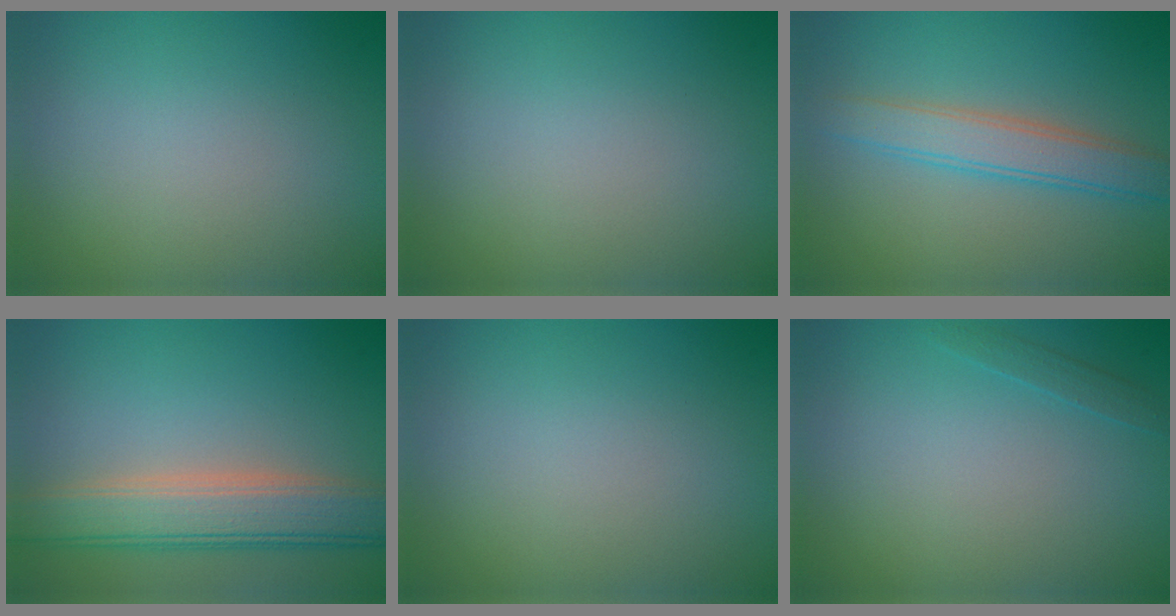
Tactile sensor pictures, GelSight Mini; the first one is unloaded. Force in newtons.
{"total": 0.0}
{"total": 3.6, "press": 3.6, "slide": 0.1}
{"total": 6.0, "press": 5.9, "slide": 0.5}
{"total": 0.0}
{"total": 0.9, "press": 0.9, "slide": 0.1}